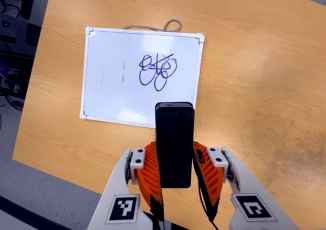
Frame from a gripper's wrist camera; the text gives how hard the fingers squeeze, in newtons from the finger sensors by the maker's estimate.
{"total": 4.3, "left": 2.9, "right": 5.7}